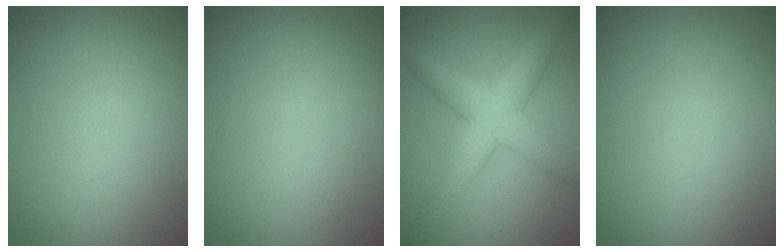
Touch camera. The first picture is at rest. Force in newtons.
{"total": 0.0}
{"total": 6.0, "press": 6.0, "slide": 0.1}
{"total": 0.0}